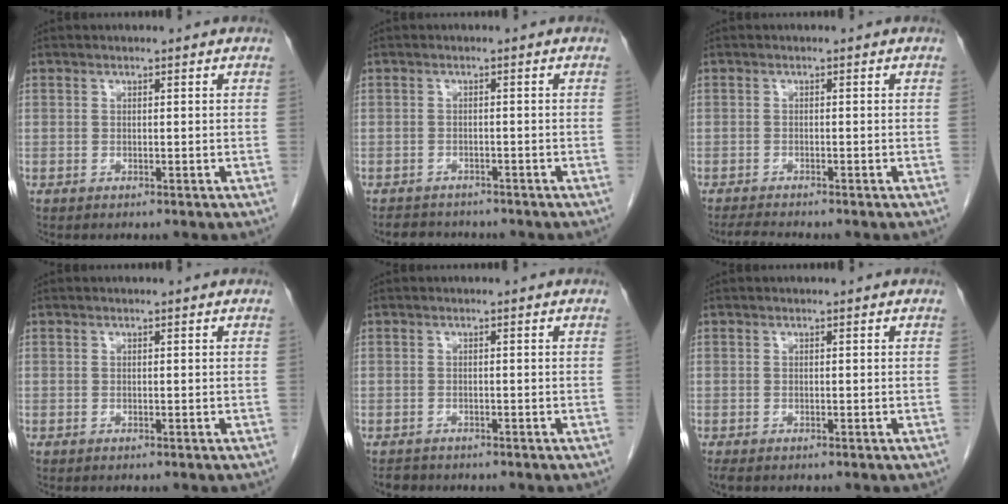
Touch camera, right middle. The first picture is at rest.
{"total": 3.9, "force": [-3.6, 1.5, 0.5], "torque": [-0.011, -0.007, -0.052]}
{"total": 2.3, "force": [-2.2, -0.5, 0.7], "torque": [-0.024, -0.015, -0.040]}
{"total": 0.0}
{"total": 1.4, "force": [-1.3, 0.6, 0.0], "torque": [-0.010, -0.005, -0.019]}
{"total": 0.8, "force": [-0.7, 0.3, 0.4], "torque": [-0.006, -0.002, -0.012]}